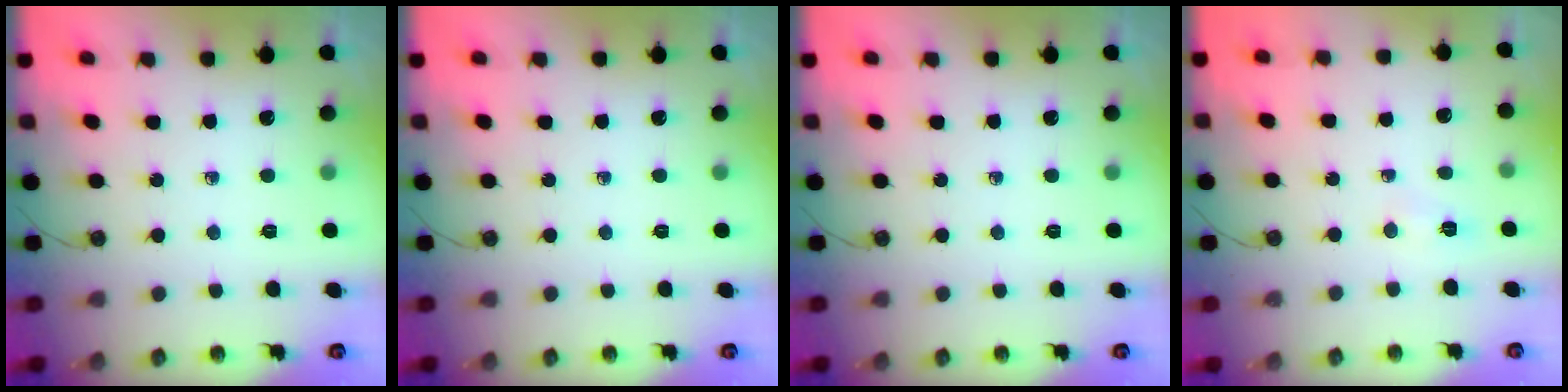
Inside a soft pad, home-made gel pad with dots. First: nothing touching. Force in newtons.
{"total": 0.0}
{"total": 0.0}
{"total": 3.1, "press": 2.5, "slide": 1.8}